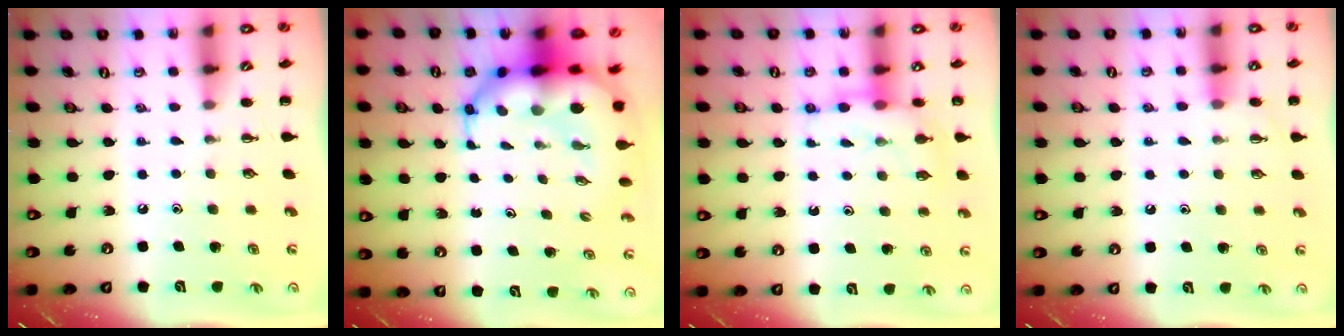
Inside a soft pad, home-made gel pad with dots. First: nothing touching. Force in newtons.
{"total": 11.3, "press": 10.9, "slide": 3.2}
{"total": 8.5, "press": 8.4, "slide": 0.7}
{"total": 4.2, "press": 4.0, "slide": 1.2}